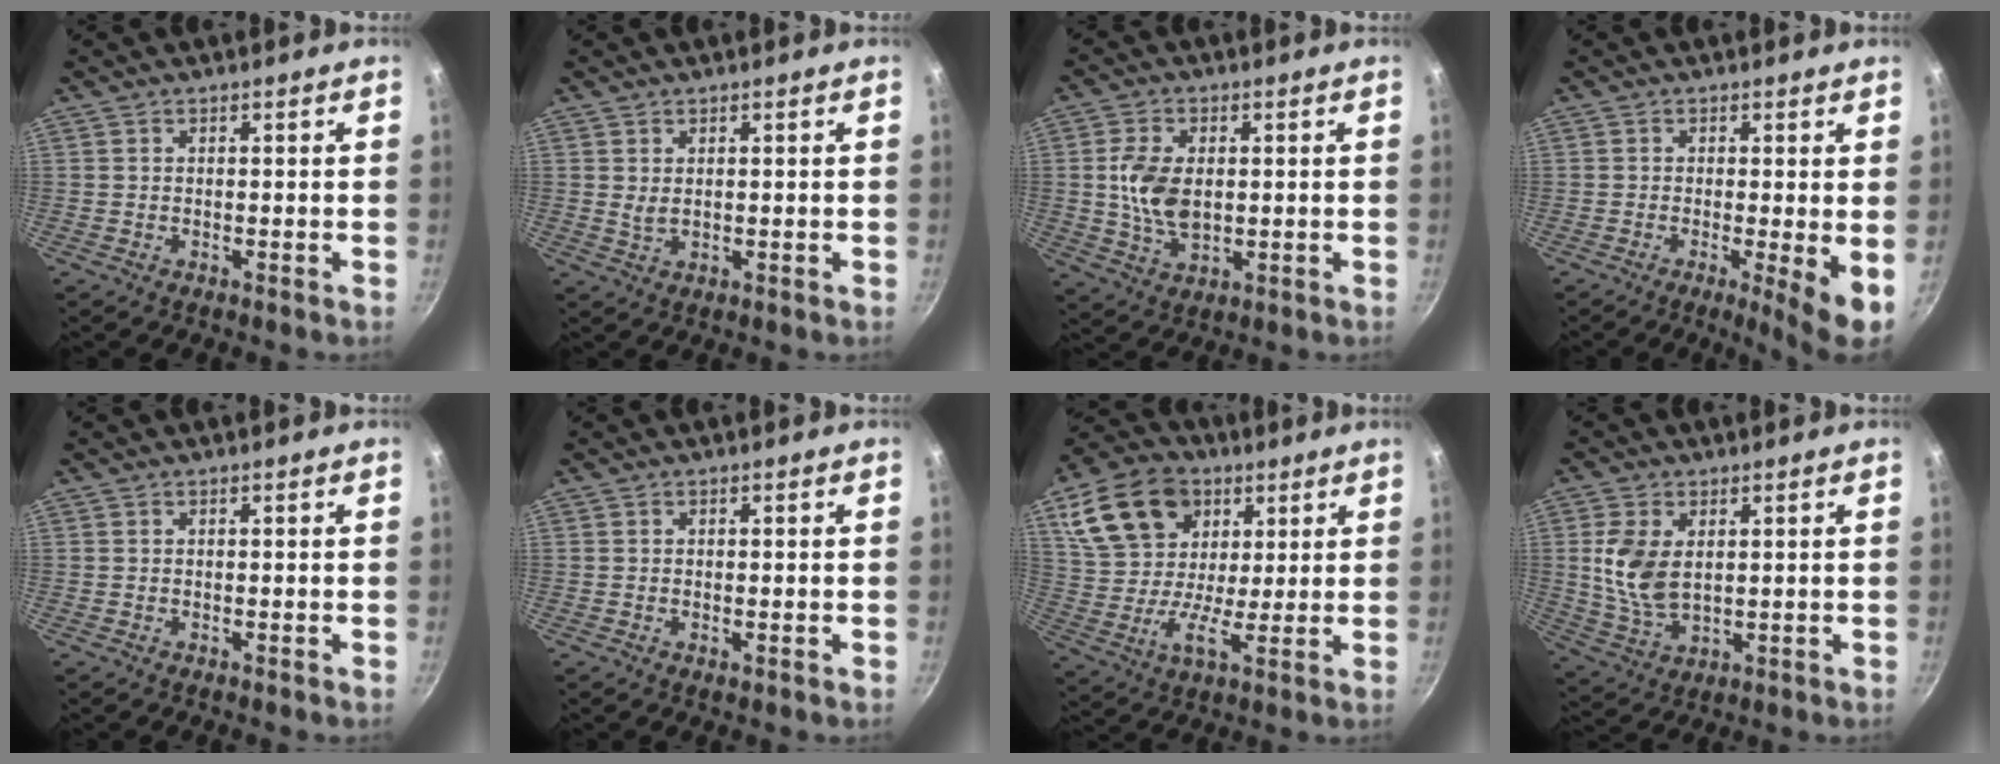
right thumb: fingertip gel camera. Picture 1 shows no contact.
{"total": 1.9, "force": [0.6, 1.0, 1.4], "torque": [-0.026, -0.006, 0.016]}
{"total": 9.2, "force": [0.7, 5.8, 7.1], "torque": [-0.129, -0.007, 0.015]}
{"total": 6.3, "force": [-0.8, 1.0, 6.1], "torque": [-0.086, -0.014, -0.010]}
{"total": 0.0}
{"total": 0.7, "force": [-0.1, 0.3, 0.6], "torque": [-0.009, 0.000, -0.002]}
{"total": 17.2, "force": [8.0, 11.9, 9.5], "torque": [-0.161, -0.003, 0.139]}
{"total": 9.5, "force": [1.8, 5.8, 7.3], "torque": [-0.145, -0.017, 0.041]}